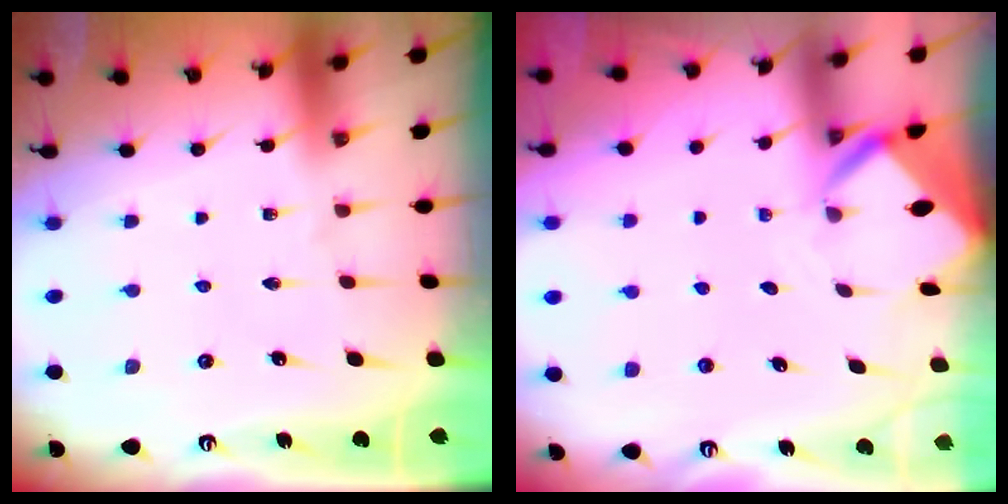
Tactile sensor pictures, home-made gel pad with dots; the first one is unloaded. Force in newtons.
{"total": 2.9, "press": 2.9, "slide": 0.1}